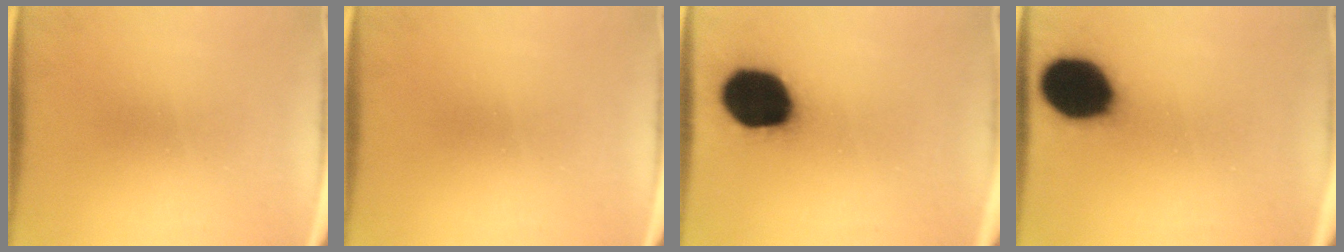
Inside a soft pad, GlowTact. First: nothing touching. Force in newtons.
{"total": 0.0}
{"total": 19.9}
{"total": 18.3}